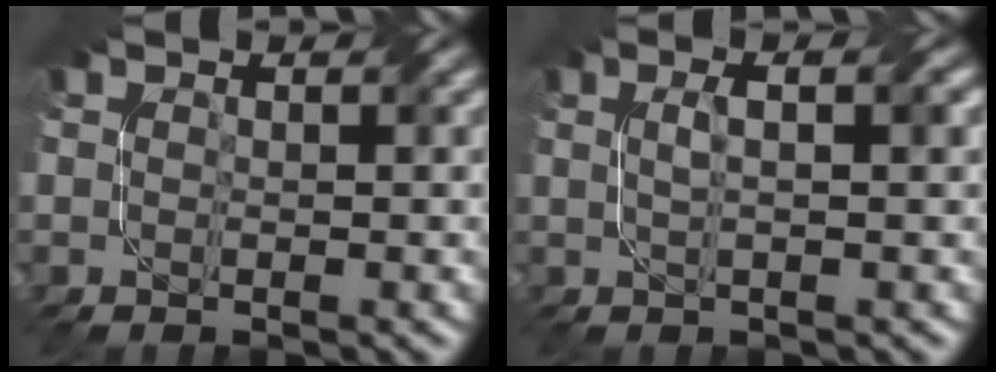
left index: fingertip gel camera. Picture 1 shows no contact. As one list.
[{"total": 2.9, "force": [0.7, 0.9, 2.7], "torque": [-0.040, 0.013, 0.010]}]